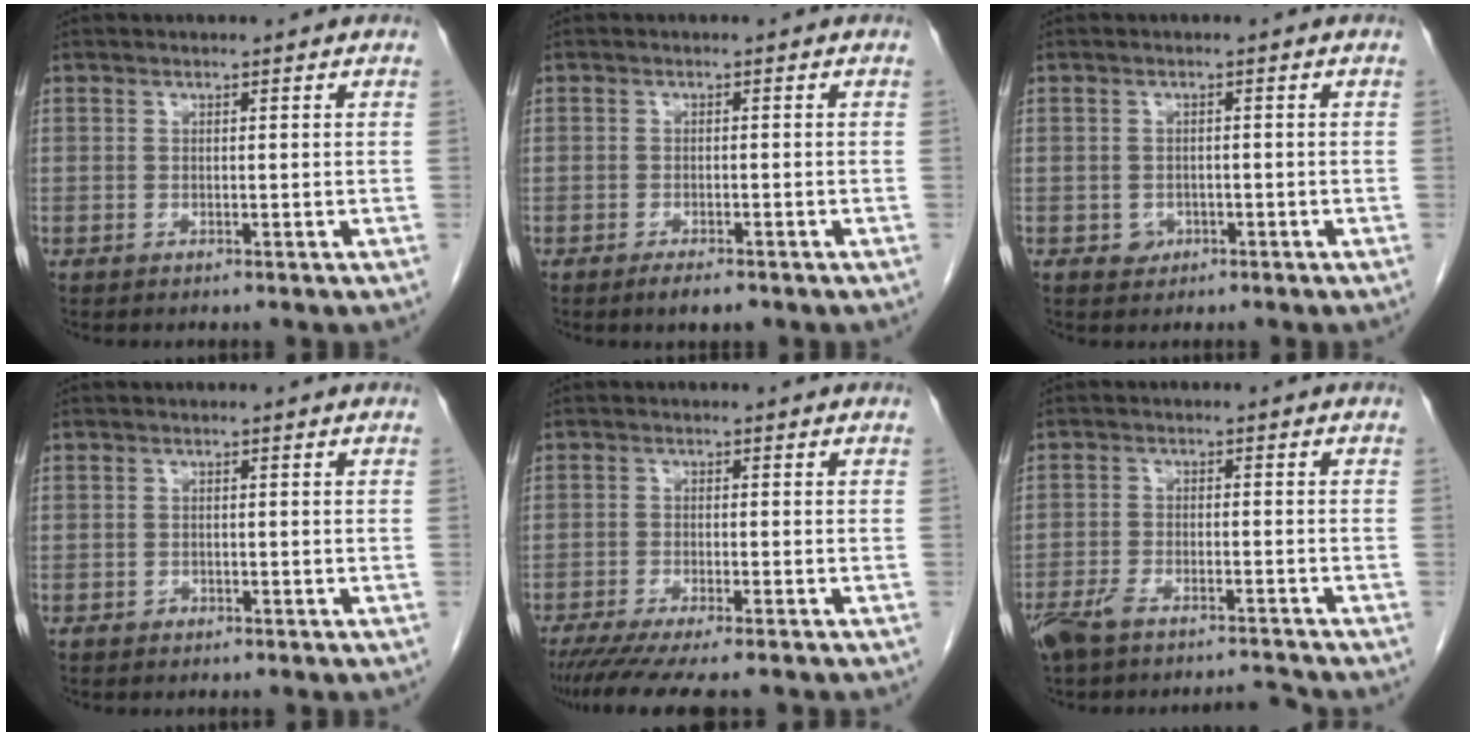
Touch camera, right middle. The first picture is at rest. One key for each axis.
{"total": 2.5, "fx": -1.8, "fy": 0.6, "fz": 1.6, "tx": -0.030, "ty": -0.004, "tz": -0.025}
{"total": 1.7, "fx": -0.8, "fy": 1.4, "fz": 0.5, "tx": -0.005, "ty": 0.006, "tz": -0.008}
{"total": 0.7, "fx": -0.6, "fy": 0.5, "fz": 0.1, "tx": -0.004, "ty": 0.002, "tz": -0.011}
{"total": 10.9, "fx": -9.1, "fy": 0.8, "fz": 5.9, "tx": -0.078, "ty": -0.022, "tz": -0.139}
{"total": 6.8, "fx": -6.2, "fy": 0.9, "fz": 2.7, "tx": -0.055, "ty": 0.000, "tz": -0.112}